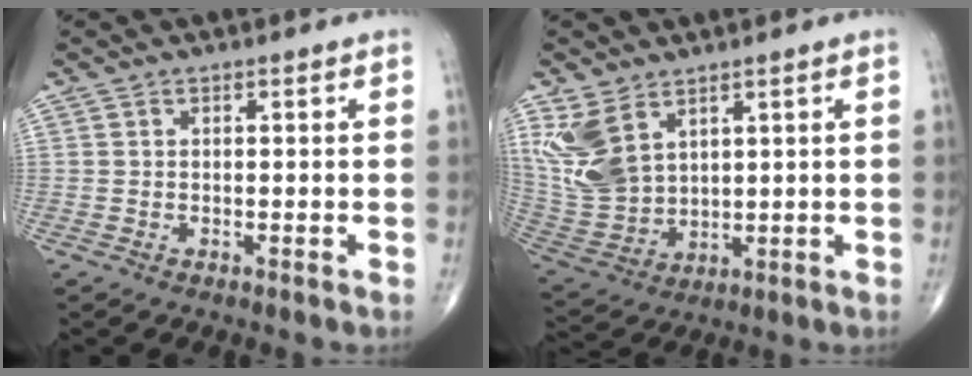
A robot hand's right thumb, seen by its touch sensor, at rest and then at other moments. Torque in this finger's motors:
{"motor_torque": [0.09, 0.28, 0.81, 0.79, 0.10]}